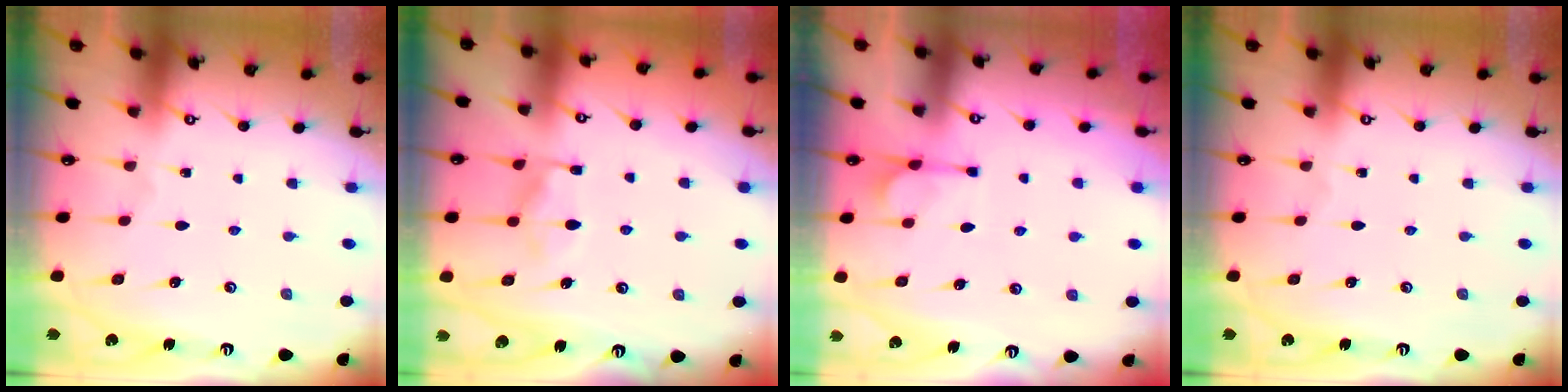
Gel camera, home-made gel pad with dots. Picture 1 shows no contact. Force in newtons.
{"total": 9.1, "press": 9.0, "slide": 1.0}
{"total": 5.6, "press": 5.4, "slide": 1.6}
{"total": 0.0}